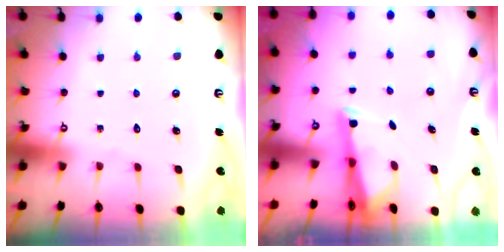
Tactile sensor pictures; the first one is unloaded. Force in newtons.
{"total": 2.9, "press": 2.8, "slide": 0.8}